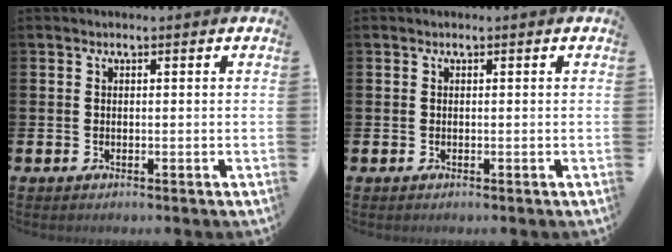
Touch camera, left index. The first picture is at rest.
{"total": 0.0}